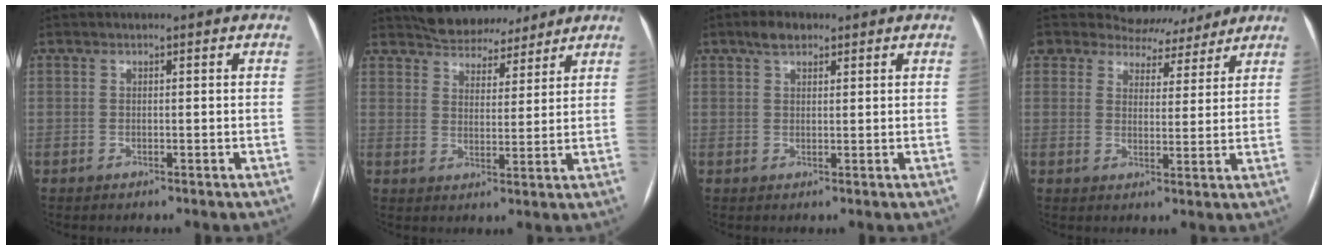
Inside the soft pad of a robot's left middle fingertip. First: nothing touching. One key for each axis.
{"total": 10.0, "fx": 9.0, "fy": 3.5, "fz": 2.6, "tx": -0.033, "ty": 0.012, "tz": 0.135}
{"total": 2.9, "fx": 2.0, "fy": 1.4, "fz": 1.5, "tx": -0.029, "ty": 0.011, "tz": 0.036}
{"total": 13.0, "fx": 11.6, "fy": 5.7, "fz": 1.4, "tx": -0.020, "ty": 0.010, "tz": 0.153}